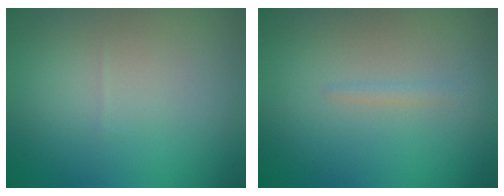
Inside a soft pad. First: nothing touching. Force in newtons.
{"total": 0.8, "press": 0.7, "slide": 0.1}